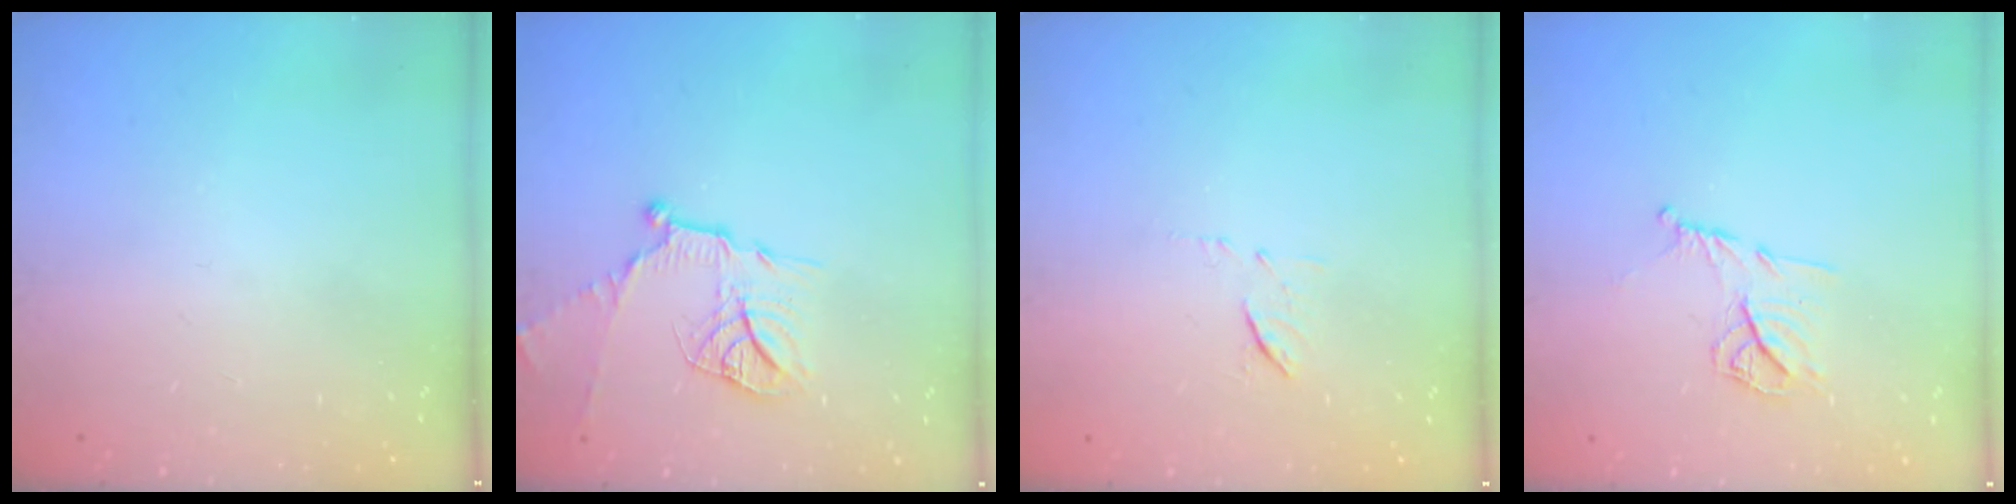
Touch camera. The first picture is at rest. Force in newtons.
{"total": 13.4, "press": 13.3, "slide": 1.2}
{"total": 6.0, "press": 6.0, "slide": 0.6}
{"total": 9.8, "press": 9.8, "slide": 0.6}